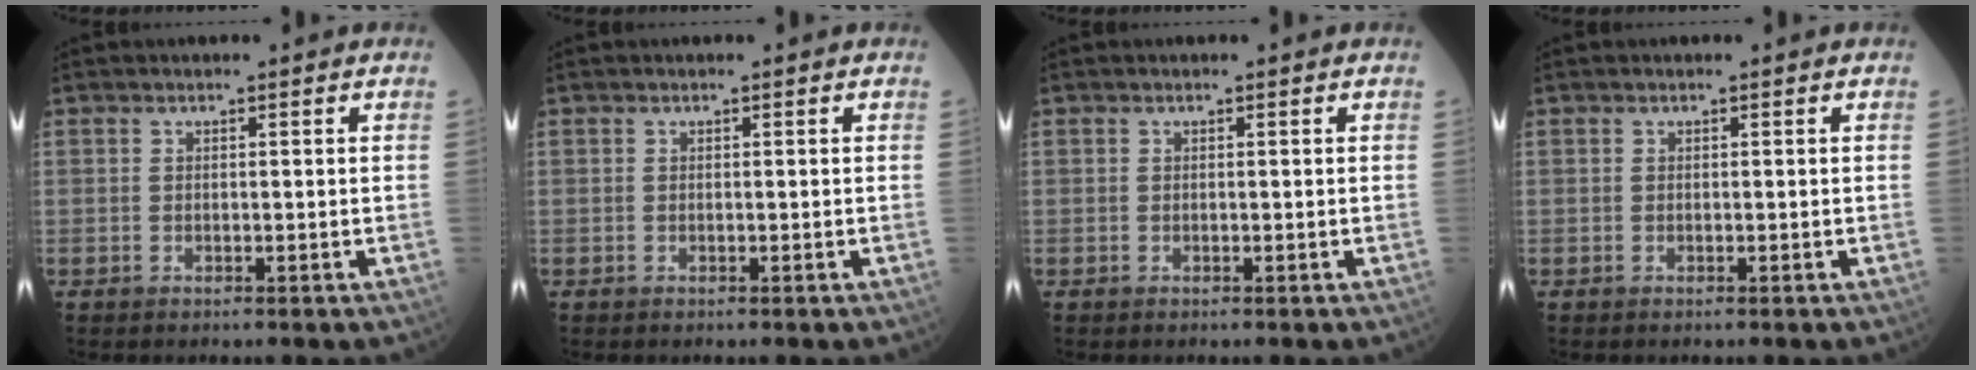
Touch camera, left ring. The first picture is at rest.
{"total": 0.0}
{"total": 0.0}
{"total": 0.0}